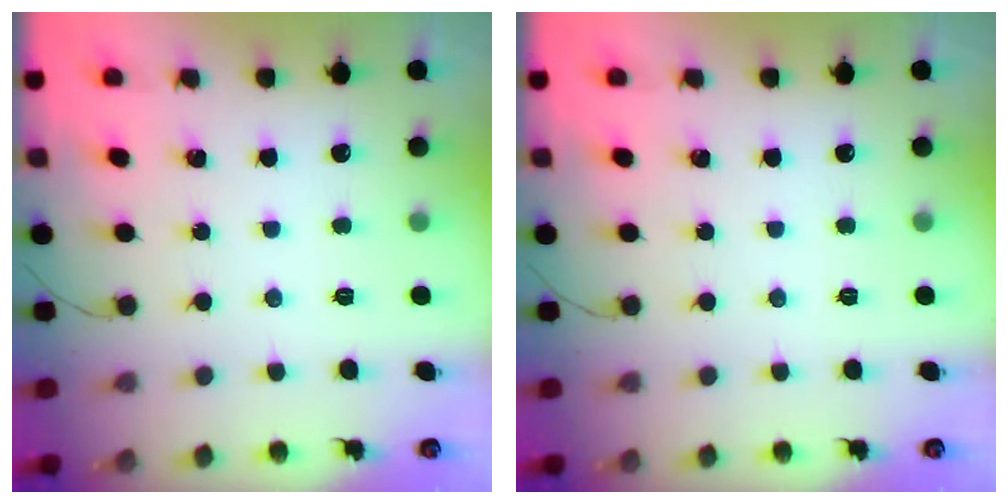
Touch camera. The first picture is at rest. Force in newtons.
{"total": 0.0}